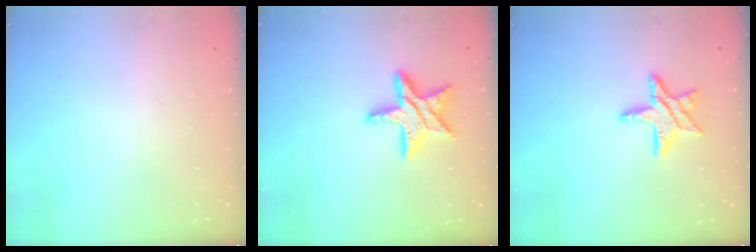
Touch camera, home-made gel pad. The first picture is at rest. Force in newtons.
{"total": 15.2, "press": 15.1, "slide": 1.3}
{"total": 11.6, "press": 11.5, "slide": 0.8}